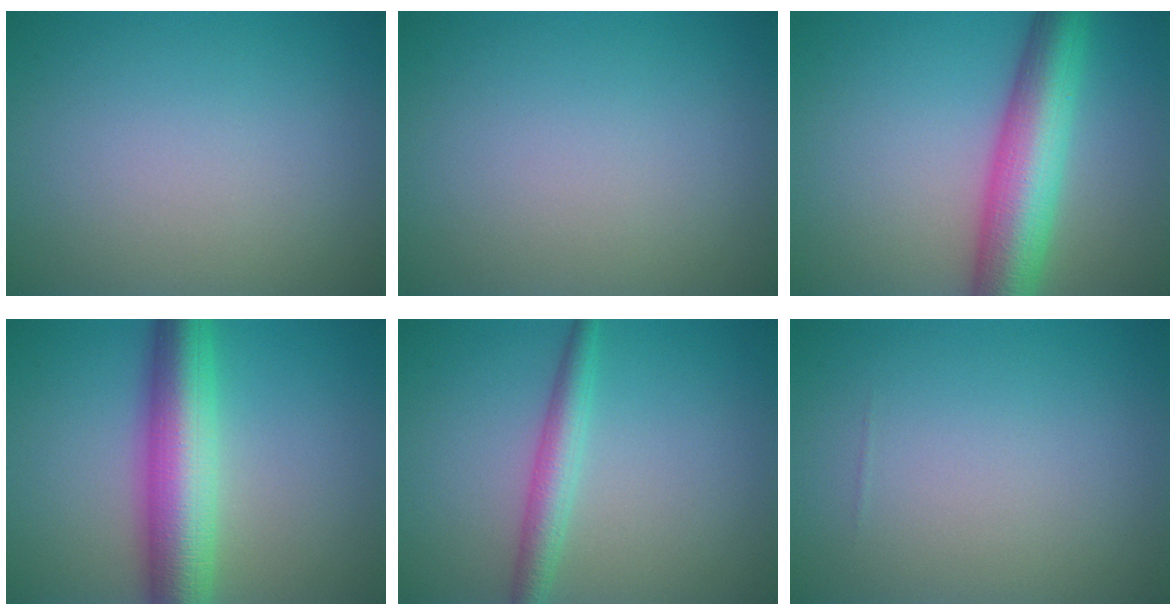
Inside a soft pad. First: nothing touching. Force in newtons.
{"total": 0.0}
{"total": 8.5, "press": 8.5, "slide": 0.2}
{"total": 8.4, "press": 8.4, "slide": 0.1}
{"total": 2.9, "press": 2.9, "slide": 0.1}
{"total": 0.0}